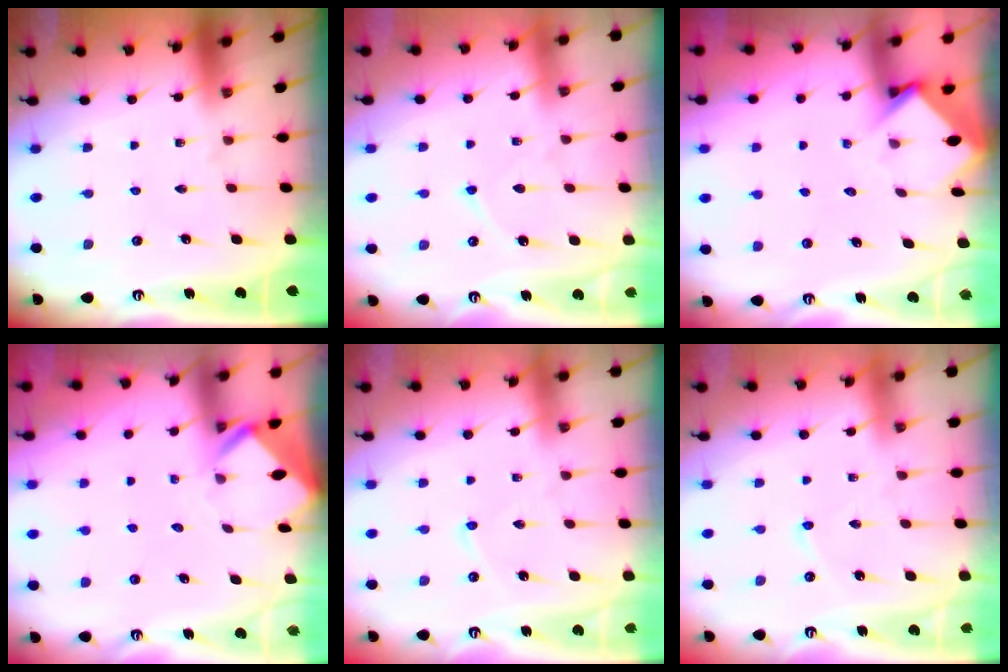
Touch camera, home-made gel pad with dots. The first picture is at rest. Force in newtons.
{"total": 5.8, "press": 5.8, "slide": 0.7}
{"total": 3.7, "press": 3.7, "slide": 0.2}
{"total": 3.0, "press": 3.0, "slide": 0.2}
{"total": 4.0, "press": 4.0, "slide": 0.4}
{"total": 2.2, "press": 2.2, "slide": 0.2}